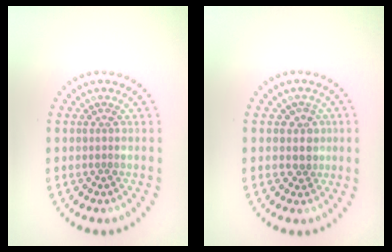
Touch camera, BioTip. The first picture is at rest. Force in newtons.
{"total": 1.9, "press": 1.6, "slide": 1.1}